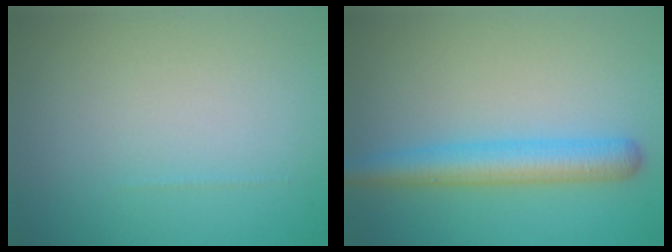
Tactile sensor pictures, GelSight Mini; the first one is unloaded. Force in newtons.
{"total": 4.4, "press": 4.4, "slide": 0.1}